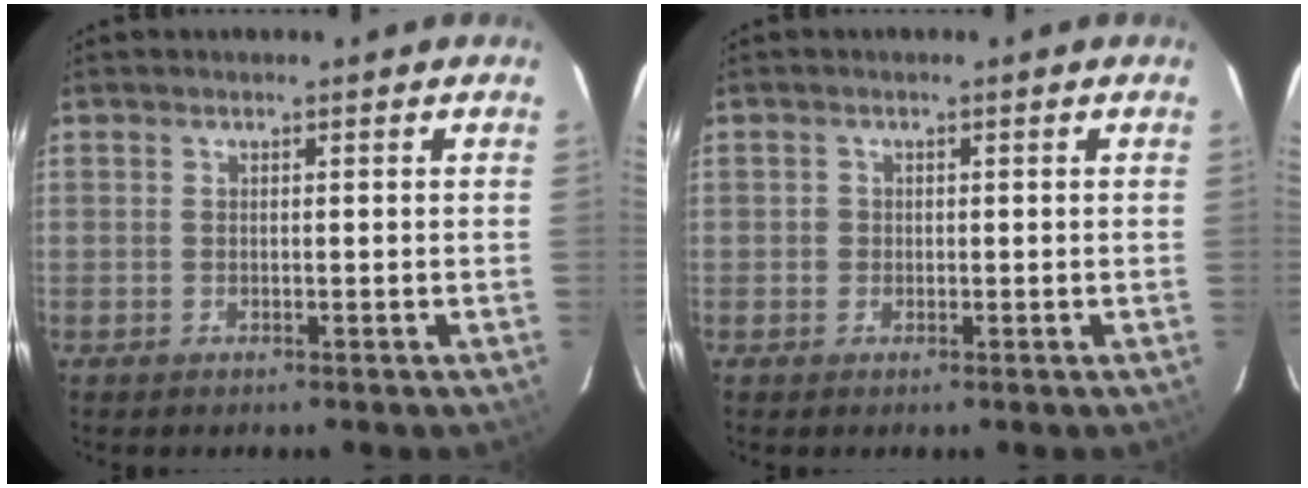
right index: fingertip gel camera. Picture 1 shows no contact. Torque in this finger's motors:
{"motor_torque": [0.17, 0.08, 0.10, 0.01]}